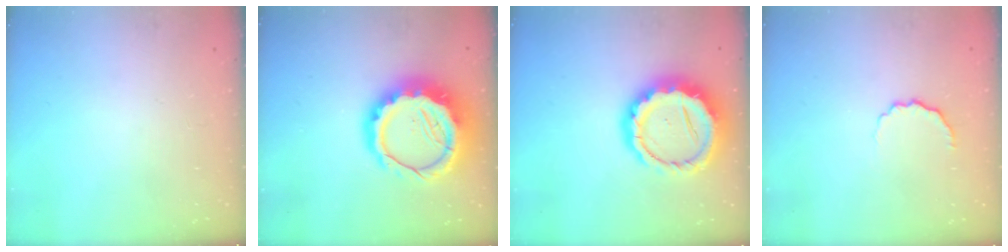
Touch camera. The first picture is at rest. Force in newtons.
{"total": 16.2, "press": 15.8, "slide": 3.5}
{"total": 16.7, "press": 16.3, "slide": 3.5}
{"total": 5.6, "press": 5.4, "slide": 1.5}